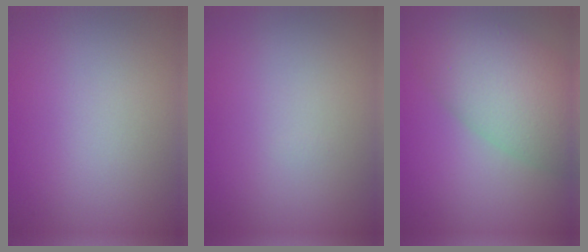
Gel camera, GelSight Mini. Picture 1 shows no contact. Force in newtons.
{"total": 0.0}
{"total": 7.8, "press": 7.8, "slide": 0.5}